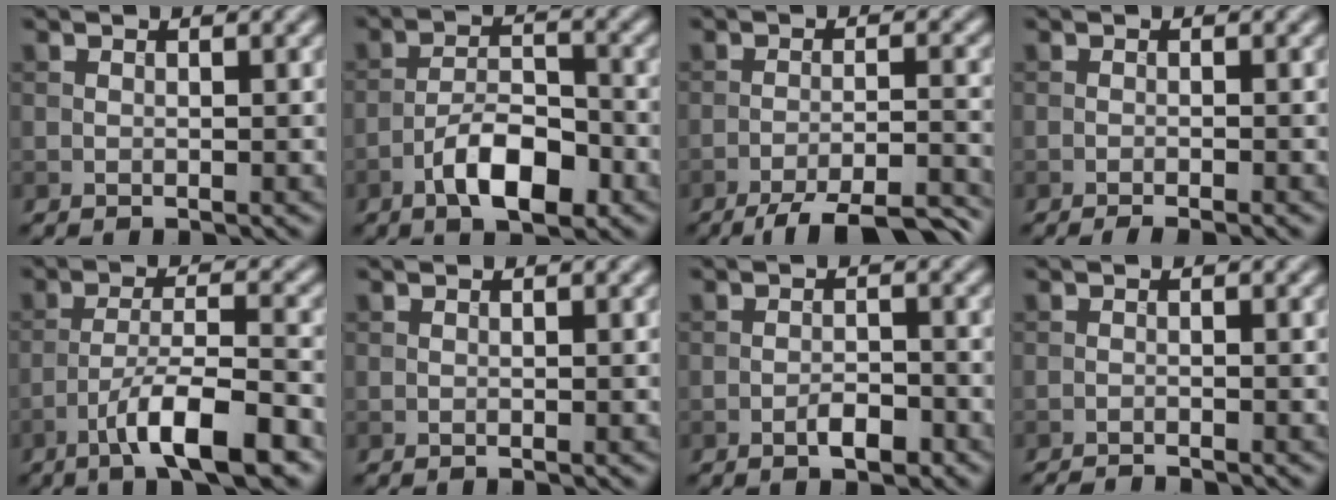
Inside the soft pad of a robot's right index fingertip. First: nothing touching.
{"total": 5.8, "force": [-3.1, 2.3, 4.4], "torque": [-0.071, 0.008, -0.055]}
{"total": 9.2, "force": [-7.7, 1.7, 4.6], "torque": [-0.068, -0.009, -0.110]}
{"total": 2.1, "force": [-1.3, 0.4, 1.6], "torque": [-0.020, 0.002, -0.025]}
{"total": 8.0, "force": [-4.8, 1.7, 6.2], "torque": [-0.101, 0.008, -0.082]}
{"total": 0.0}
{"total": 2.2, "force": [-1.3, 0.8, 1.6], "torque": [-0.023, 0.005, -0.023]}
{"total": 2.6, "force": [-2.5, 0.3, 0.8], "torque": [-0.015, -0.007, -0.043]}